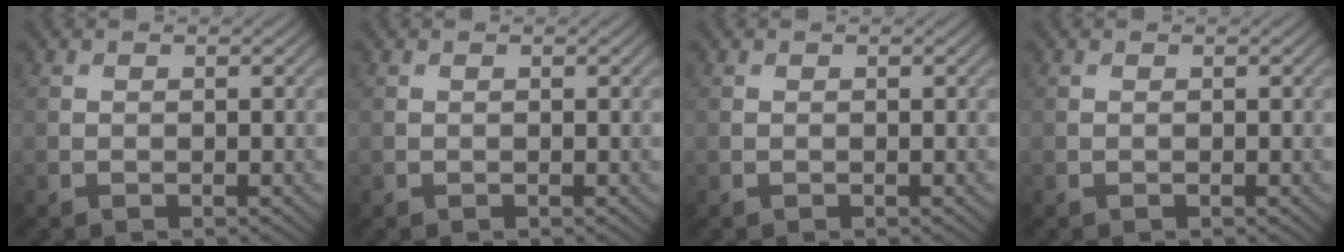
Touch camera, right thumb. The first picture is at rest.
{"total": 0.0}
{"total": 0.0}
{"total": 0.0}